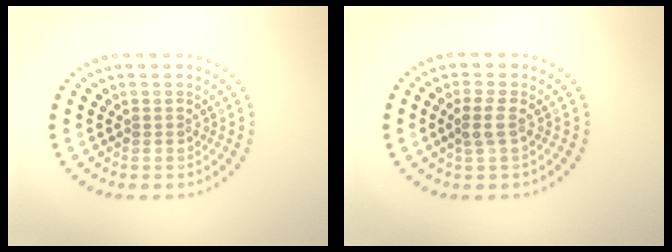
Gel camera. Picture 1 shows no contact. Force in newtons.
{"total": 1.7, "press": 1.5, "slide": 0.8}